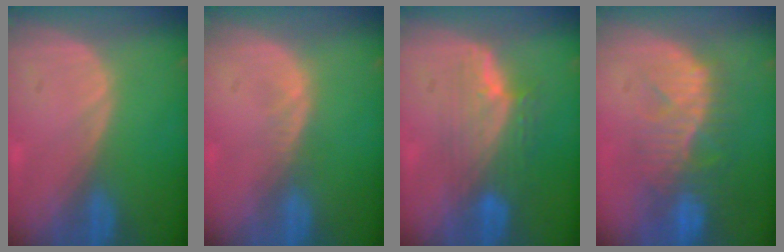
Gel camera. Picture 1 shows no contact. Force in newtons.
{"total": 1.1, "press": 1.1, "slide": 0.3}
{"total": 7.5, "press": 6.9, "slide": 3.0}
{"total": 10.4, "press": 8.9, "slide": 5.4}